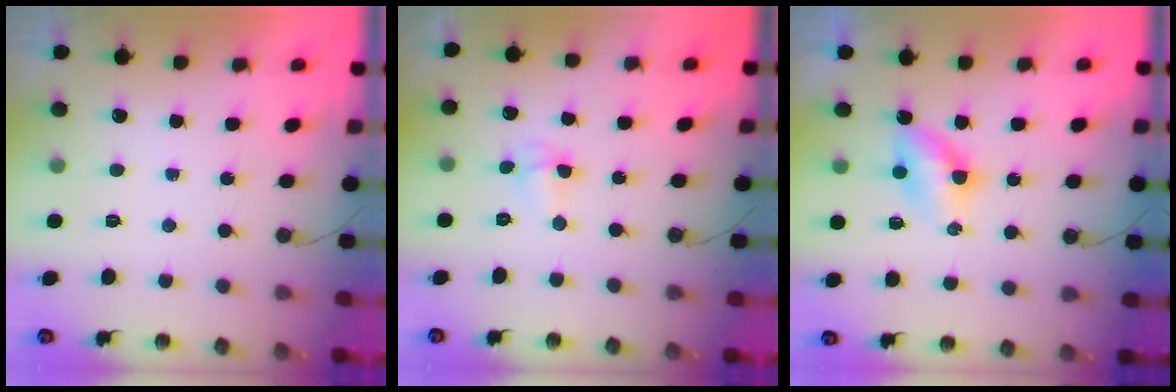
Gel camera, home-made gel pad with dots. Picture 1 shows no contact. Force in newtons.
{"total": 4.4, "press": 3.3, "slide": 3.0}
{"total": 6.1, "press": 4.8, "slide": 3.7}